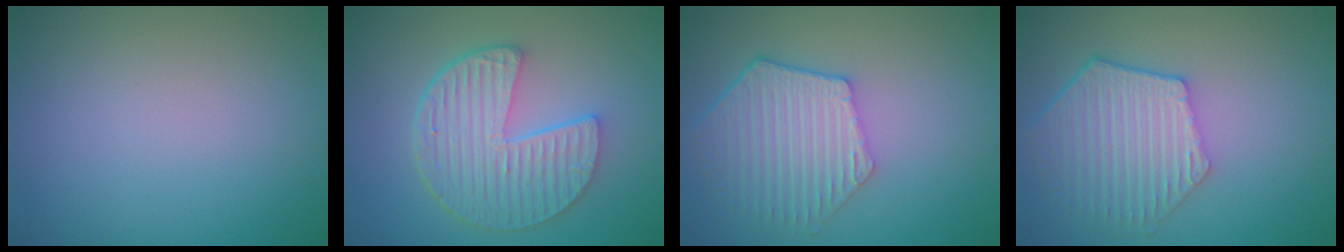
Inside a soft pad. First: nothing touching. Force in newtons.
{"total": 6.7, "press": 4.8, "slide": 4.6}
{"total": 5.7, "press": 4.6, "slide": 3.4}
{"total": 5.7, "press": 4.6, "slide": 3.4}